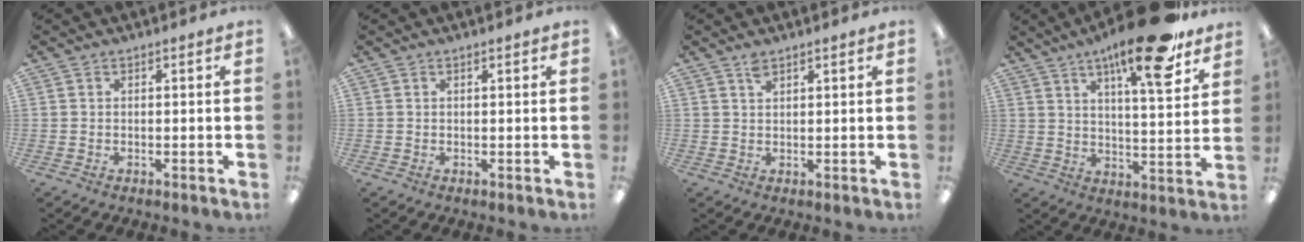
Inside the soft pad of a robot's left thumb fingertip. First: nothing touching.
{"total": 1.1, "force": [0.6, 0.3, 0.9], "torque": [-0.011, -0.001, 0.007]}
{"total": 2.2, "force": [1.7, 0.8, 1.1], "torque": [-0.017, -0.002, 0.029]}
{"total": 17.1, "force": [11.3, 3.9, 12.2], "torque": [-0.187, -0.058, 0.175]}